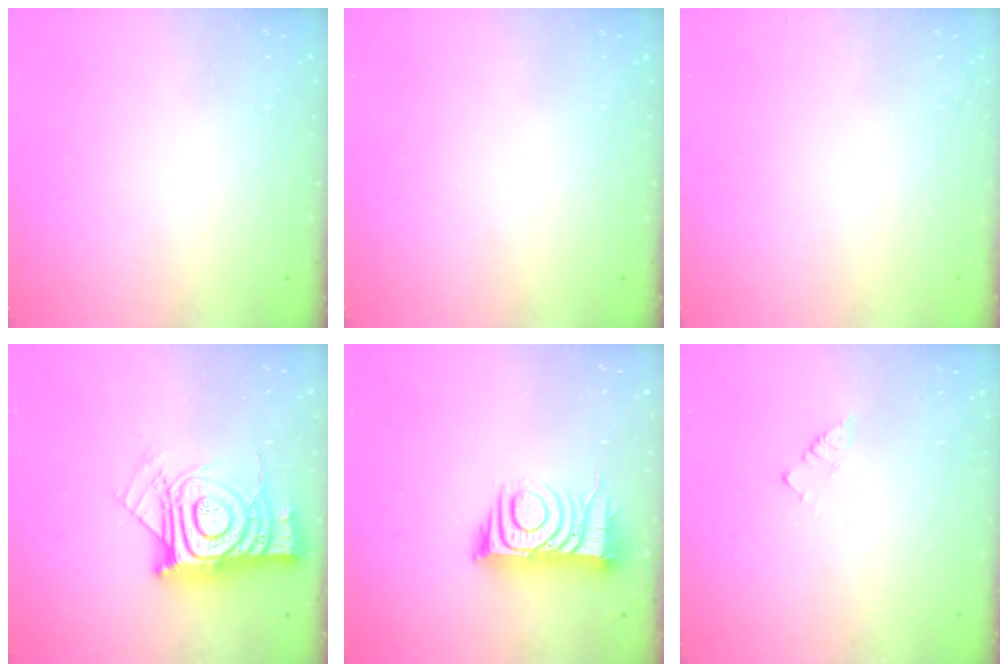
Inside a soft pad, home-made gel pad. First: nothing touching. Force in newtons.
{"total": 0.0}
{"total": 1.8, "press": 1.7, "slide": 0.1}
{"total": 17.0, "press": 16.9, "slide": 1.6}
{"total": 10.6, "press": 10.6, "slide": 0.9}
{"total": 2.3, "press": 2.3, "slide": 0.4}